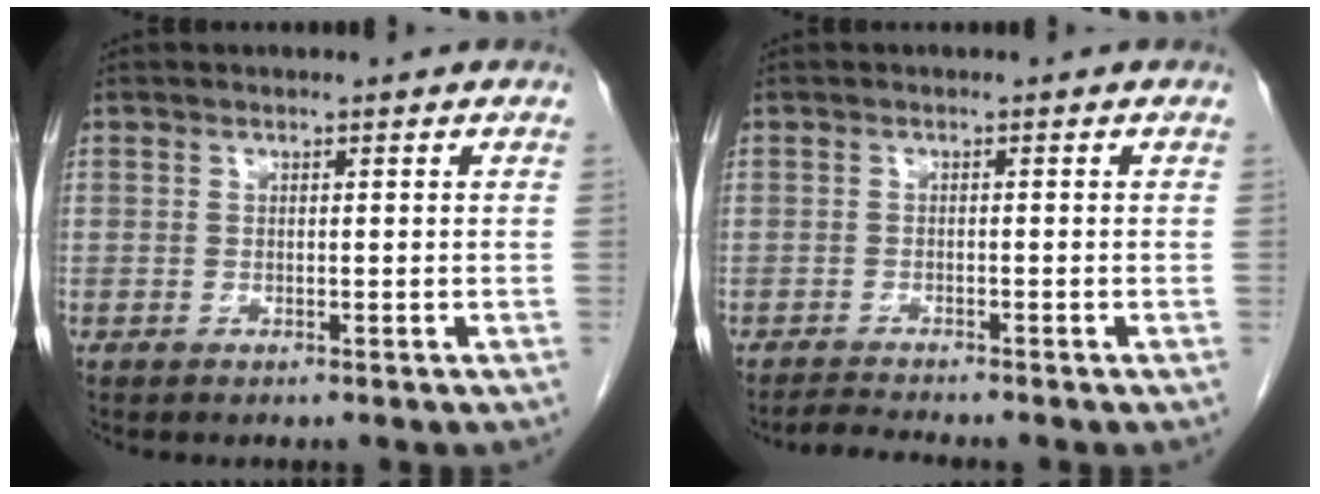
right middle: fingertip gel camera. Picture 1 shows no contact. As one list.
[{"total": 2.6, "force": [-2.5, -0.5, 0.4], "torque": [-0.016, -0.015, -0.044]}]